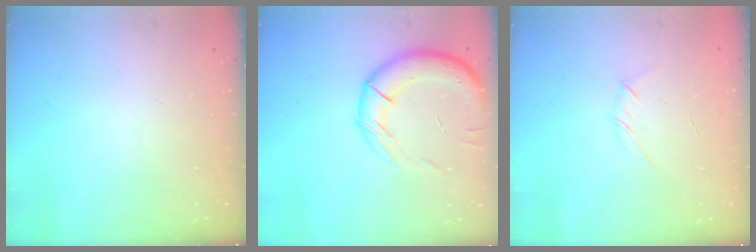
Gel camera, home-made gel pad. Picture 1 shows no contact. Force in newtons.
{"total": 16.6, "press": 16.1, "slide": 4.3}
{"total": 2.6, "press": 2.5, "slide": 0.8}